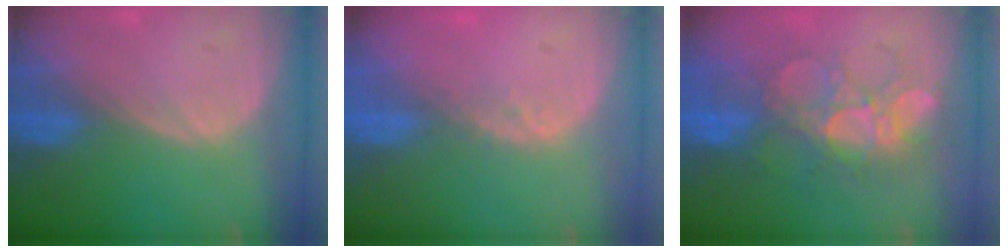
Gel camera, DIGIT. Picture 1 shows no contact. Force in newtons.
{"total": 1.8, "press": 1.5, "slide": 1.0}
{"total": 8.7, "press": 8.3, "slide": 2.4}